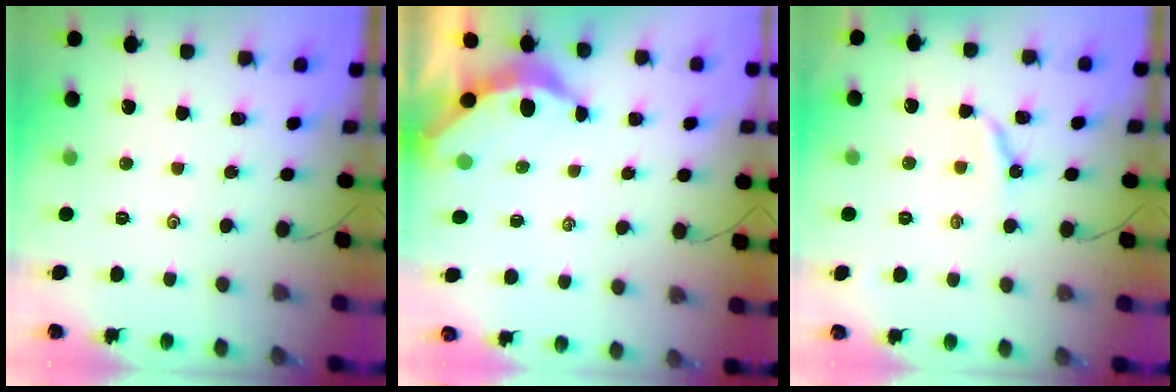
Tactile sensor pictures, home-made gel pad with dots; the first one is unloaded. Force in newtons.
{"total": 4.0, "press": 3.9, "slide": 0.5}
{"total": 6.0, "press": 6.0, "slide": 0.2}